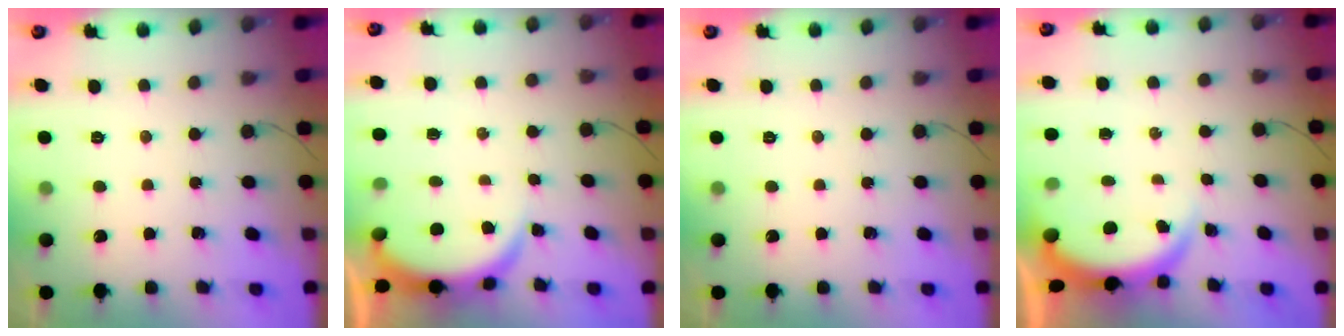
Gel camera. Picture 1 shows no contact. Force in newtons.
{"total": 4.3, "press": 4.3, "slide": 0.6}
{"total": 0.0}
{"total": 3.9, "press": 3.9, "slide": 0.3}